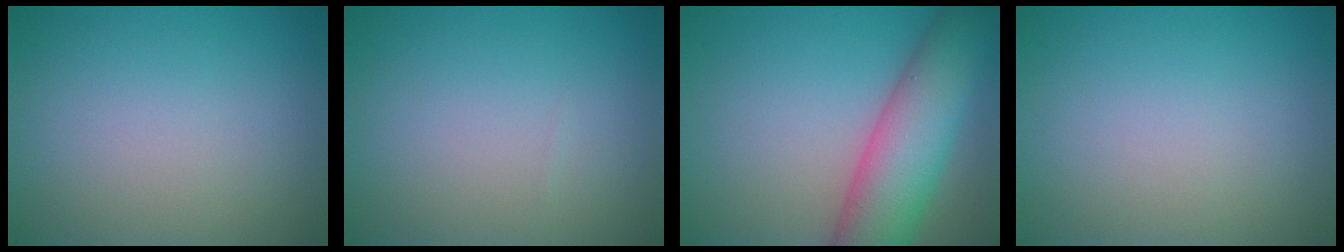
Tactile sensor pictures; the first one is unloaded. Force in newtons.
{"total": 0.0}
{"total": 9.0, "press": 9.0, "slide": 0.3}
{"total": 0.0}